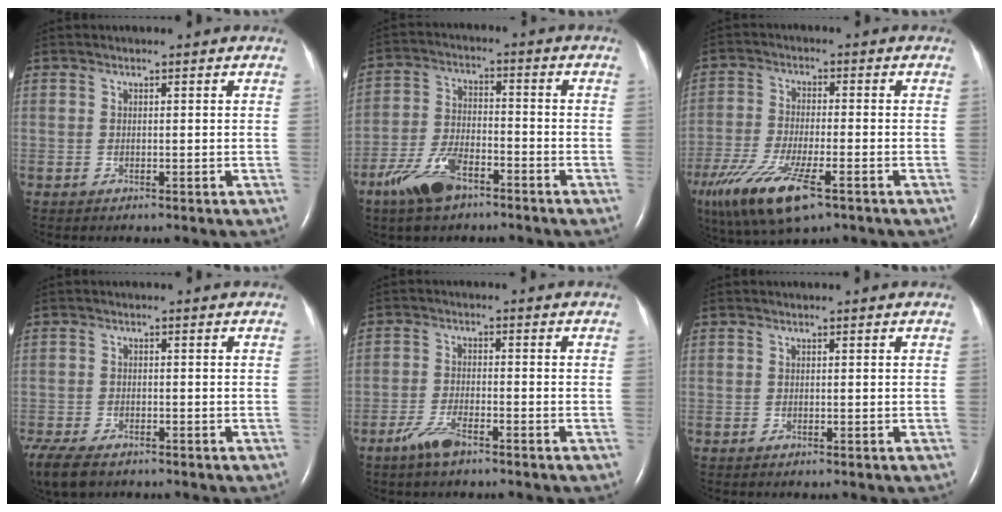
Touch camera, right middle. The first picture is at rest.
{"total": 8.8, "force": [-5.9, 3.4, 5.6], "torque": [-0.128, -0.004, -0.113]}
{"total": 15.4, "force": [-9.0, 4.2, 11.7], "torque": [-0.257, -0.043, -0.159]}
{"total": 10.2, "force": [-7.2, 4.8, 5.5], "torque": [-0.132, -0.018, -0.113]}
{"total": 4.5, "force": [-3.2, 0.9, 2.9], "torque": [-0.071, -0.005, -0.062]}
{"total": 0.0}